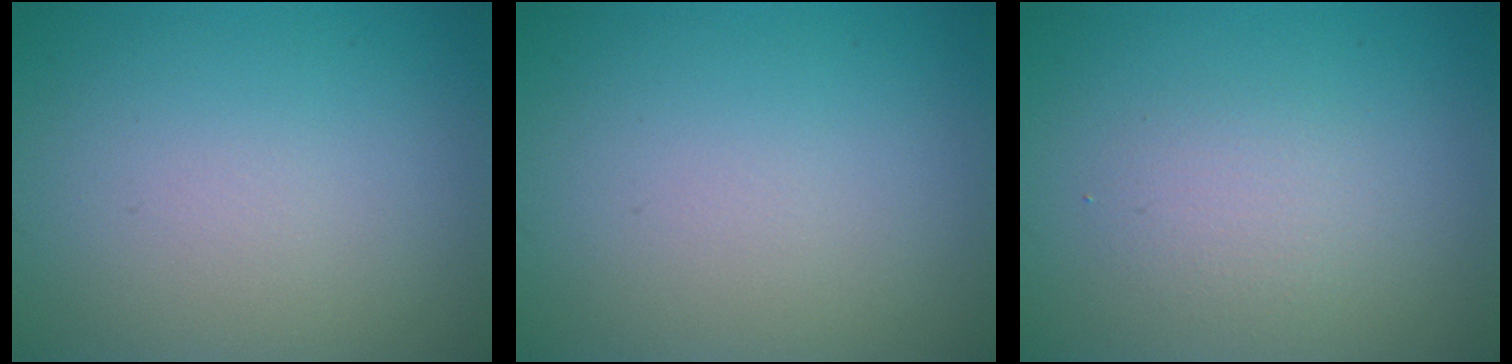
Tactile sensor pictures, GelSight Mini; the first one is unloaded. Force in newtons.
{"total": 0.0}
{"total": 1.8, "press": 1.8, "slide": 0.1}